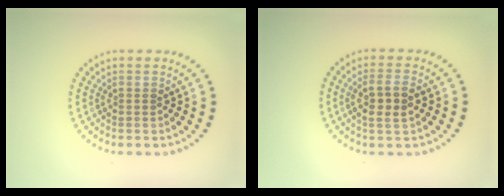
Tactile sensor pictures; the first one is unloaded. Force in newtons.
{"total": 2.9, "press": 2.7, "slide": 0.9}